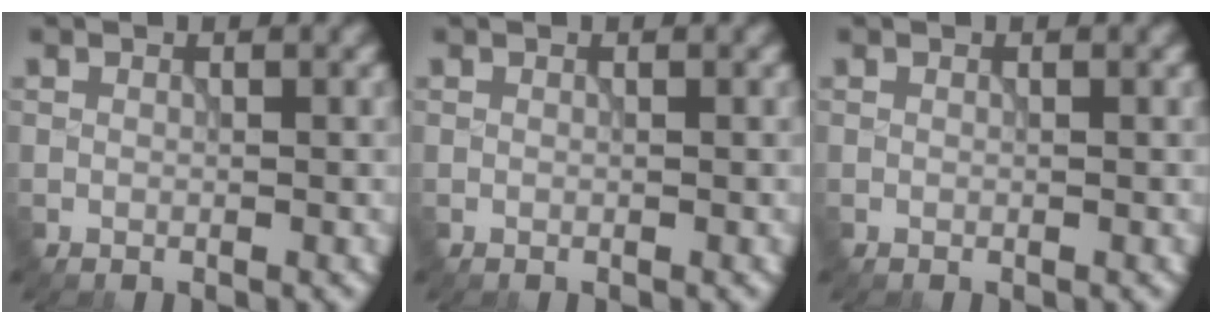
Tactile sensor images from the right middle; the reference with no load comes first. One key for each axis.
{"total": 0.0}
{"total": 0.0}